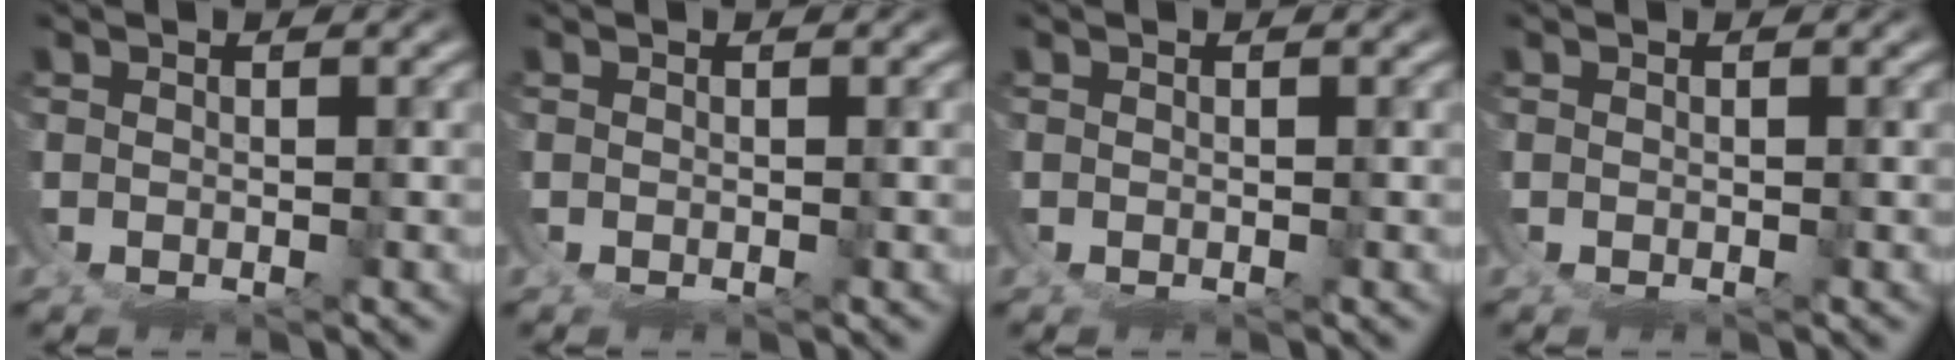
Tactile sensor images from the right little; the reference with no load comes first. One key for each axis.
{"total": 0.0}
{"total": 0.0}
{"total": 0.0}